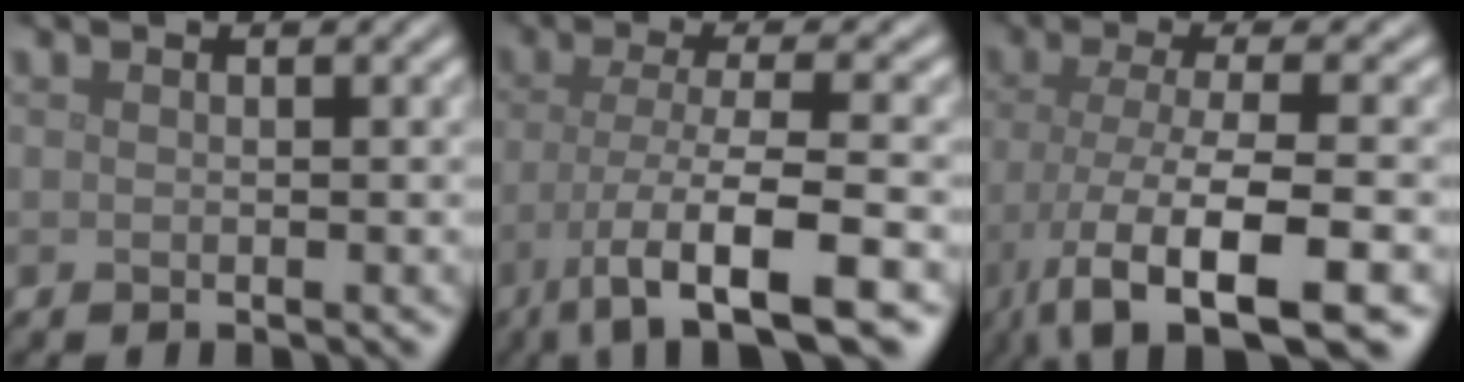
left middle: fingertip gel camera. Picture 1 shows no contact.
{"total": 8.2, "force": [-3.9, 1.9, 7.0], "torque": [-0.107, -0.007, -0.074]}
{"total": 9.8, "force": [-5.0, 2.9, 7.9], "torque": [-0.128, -0.016, -0.089]}